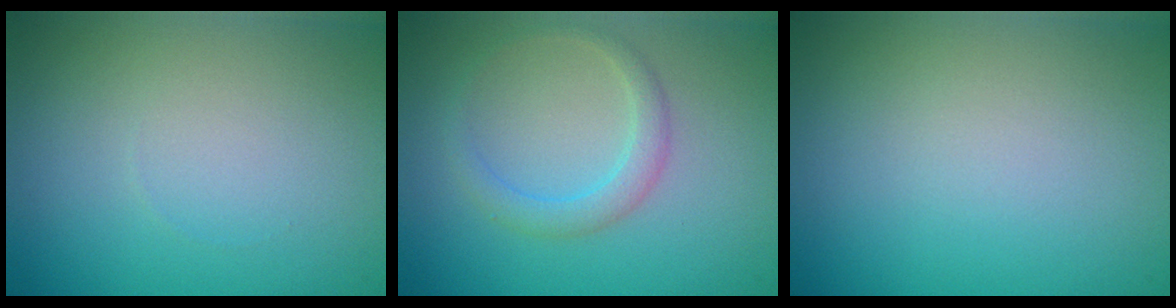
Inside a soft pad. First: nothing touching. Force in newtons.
{"total": 2.1, "press": 2.1, "slide": 0.0}
{"total": 0.0}